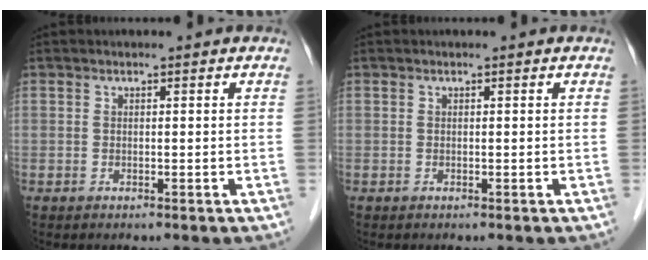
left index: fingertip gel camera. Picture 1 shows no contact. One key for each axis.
{"total": 0.0}